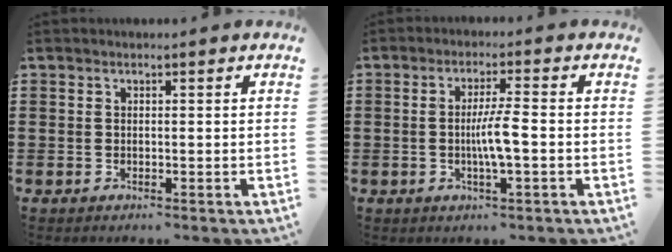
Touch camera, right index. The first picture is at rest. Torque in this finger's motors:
{"motor_torque": [0.26, 0.23, 0.17, 0.05]}